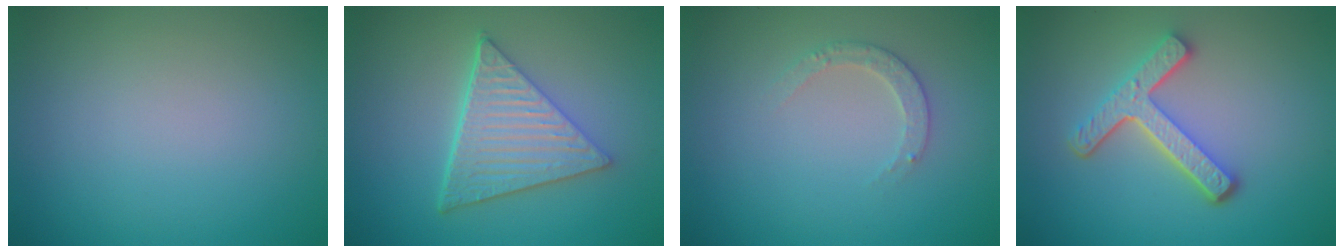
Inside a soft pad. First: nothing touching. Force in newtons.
{"total": 6.1, "press": 4.6, "slide": 4.1}
{"total": 1.8, "press": 1.8, "slide": 0.4}
{"total": 4.8, "press": 3.6, "slide": 3.2}